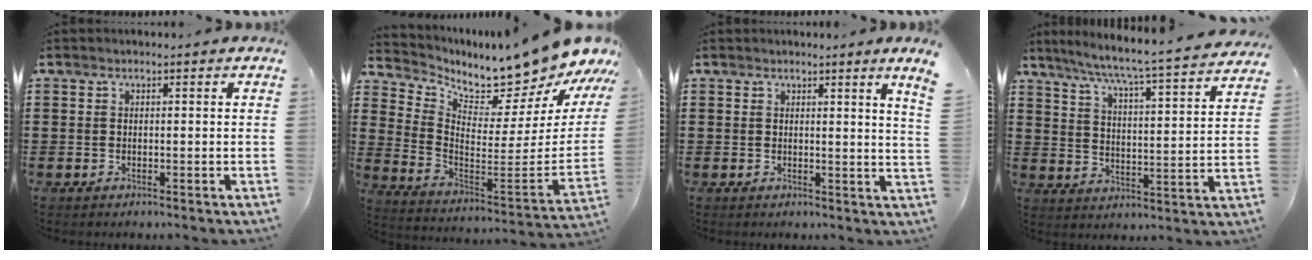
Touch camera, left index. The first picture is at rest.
{"total": 8.5, "force": [8.3, 0.1, 1.8], "torque": [-0.058, -0.097, 0.129]}
{"total": 2.2, "force": [1.6, -1.2, 0.9], "torque": [-0.020, -0.011, 0.029]}
{"total": 5.7, "force": [5.1, -0.9, 2.4], "torque": [-0.070, -0.046, 0.077]}